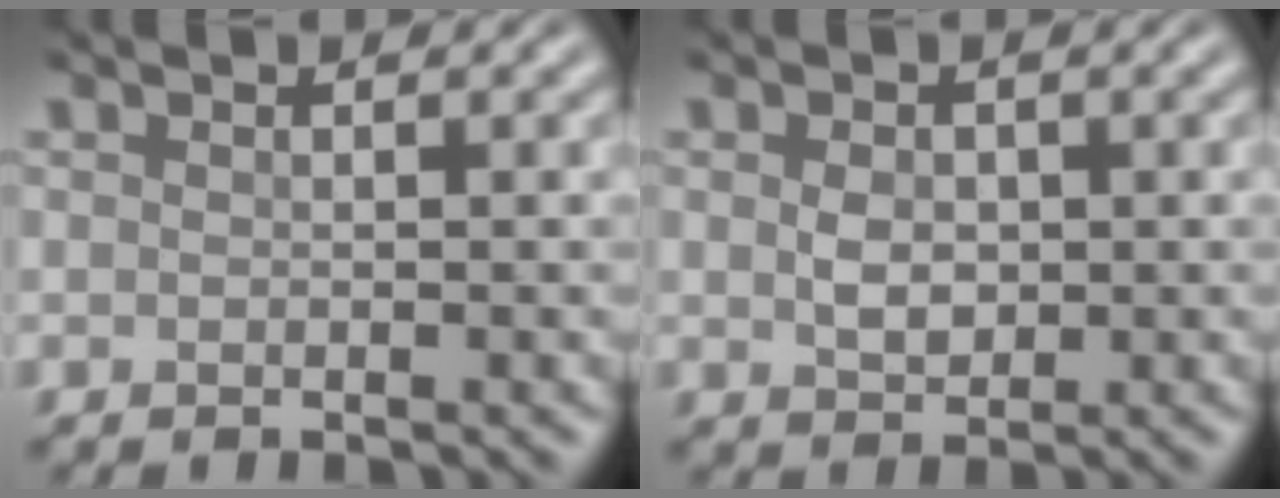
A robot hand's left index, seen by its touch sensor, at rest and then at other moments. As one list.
[{"total": 2.1, "force": [0.1, 1.5, 1.4], "torque": [-0.030, -0.001, 0.003]}]